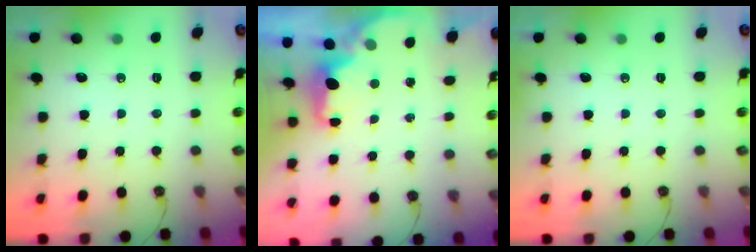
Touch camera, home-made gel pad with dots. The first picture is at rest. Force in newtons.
{"total": 2.1, "press": 2.0, "slide": 0.5}
{"total": 0.0}